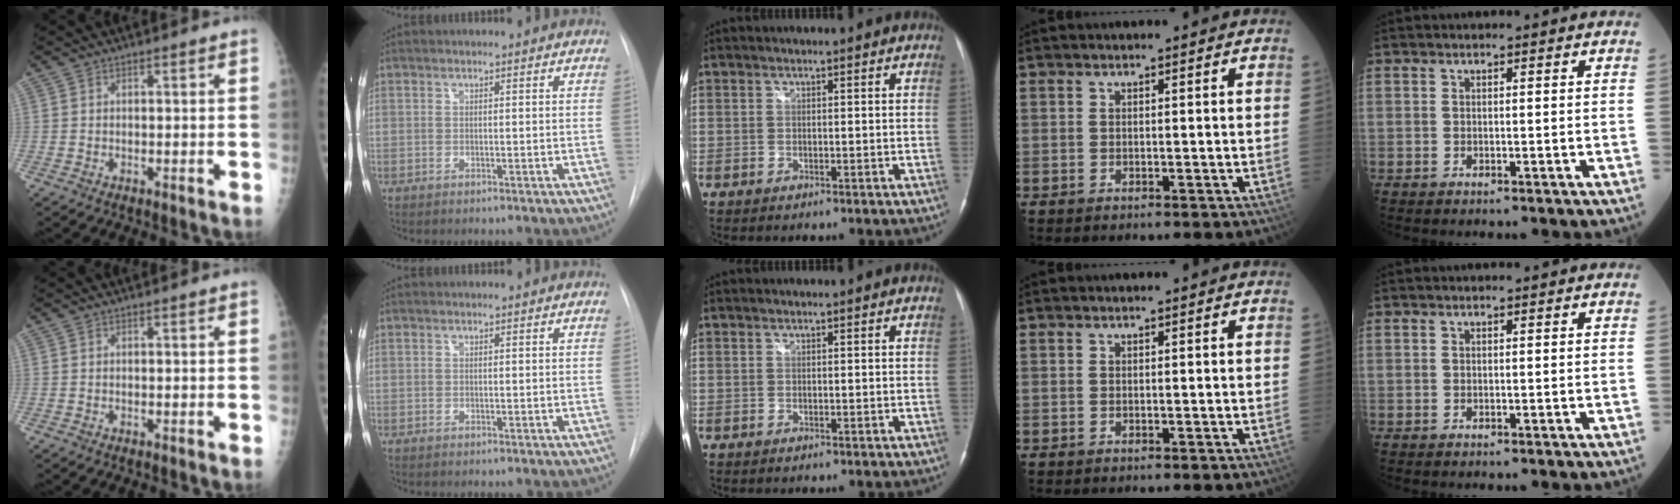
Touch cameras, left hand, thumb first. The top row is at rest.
{}